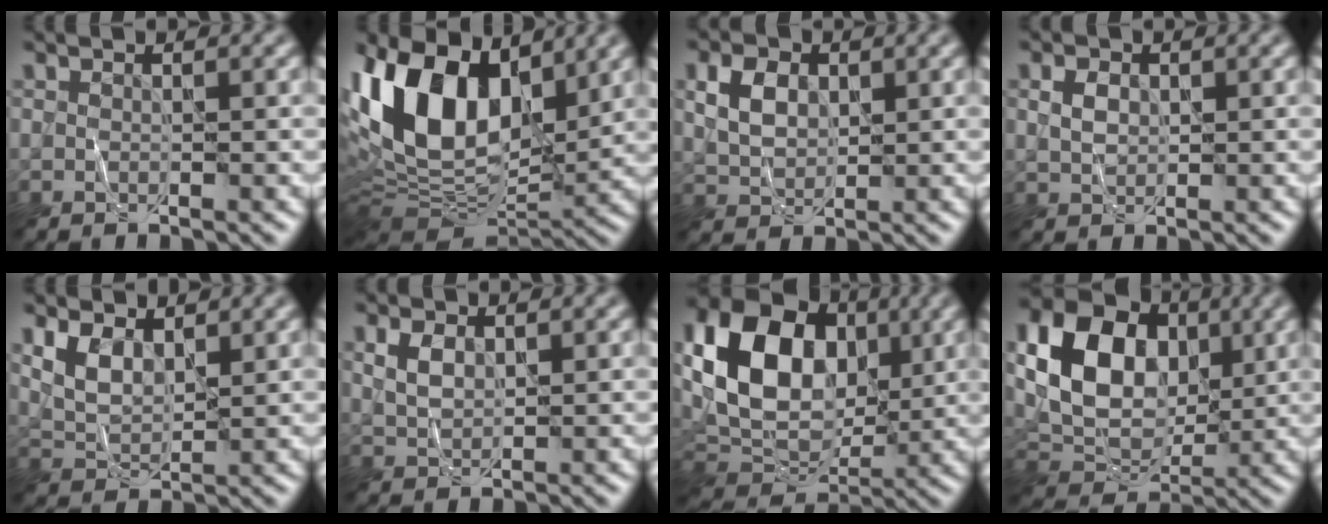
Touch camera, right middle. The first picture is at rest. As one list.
[{"total": 14.5, "force": [3.8, 8.5, 11.1], "torque": [-0.223, 0.014, 0.062]}, {"total": 3.6, "force": [1.1, 2.5, 2.3], "torque": [-0.053, 0.004, 0.022]}, {"total": 1.9, "force": [0.4, 1.4, 1.2], "torque": [-0.027, 0.003, 0.010]}, {"total": 3.4, "force": [1.7, 1.9, 2.2], "torque": [-0.054, -0.002, 0.038]}, {"total": 2.3, "force": [0.9, 1.5, 1.5], "torque": [-0.039, 0.002, 0.020]}, {"total": 12.6, "force": [2.5, 8.9, 8.5], "torque": [-0.159, 0.009, 0.038]}, {"total": 10.4, "force": [2.1, 7.5, 6.9], "torque": [-0.134, 0.002, 0.031]}]